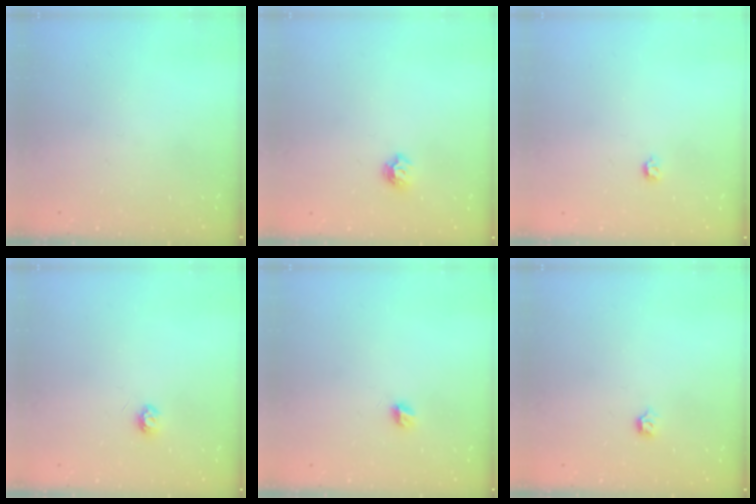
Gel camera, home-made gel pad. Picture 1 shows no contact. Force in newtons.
{"total": 6.4, "press": 6.4, "slide": 0.7}
{"total": 3.5, "press": 3.5, "slide": 0.5}
{"total": 4.6, "press": 4.6, "slide": 0.5}
{"total": 5.0, "press": 5.0, "slide": 0.4}
{"total": 3.4, "press": 3.3, "slide": 0.7}